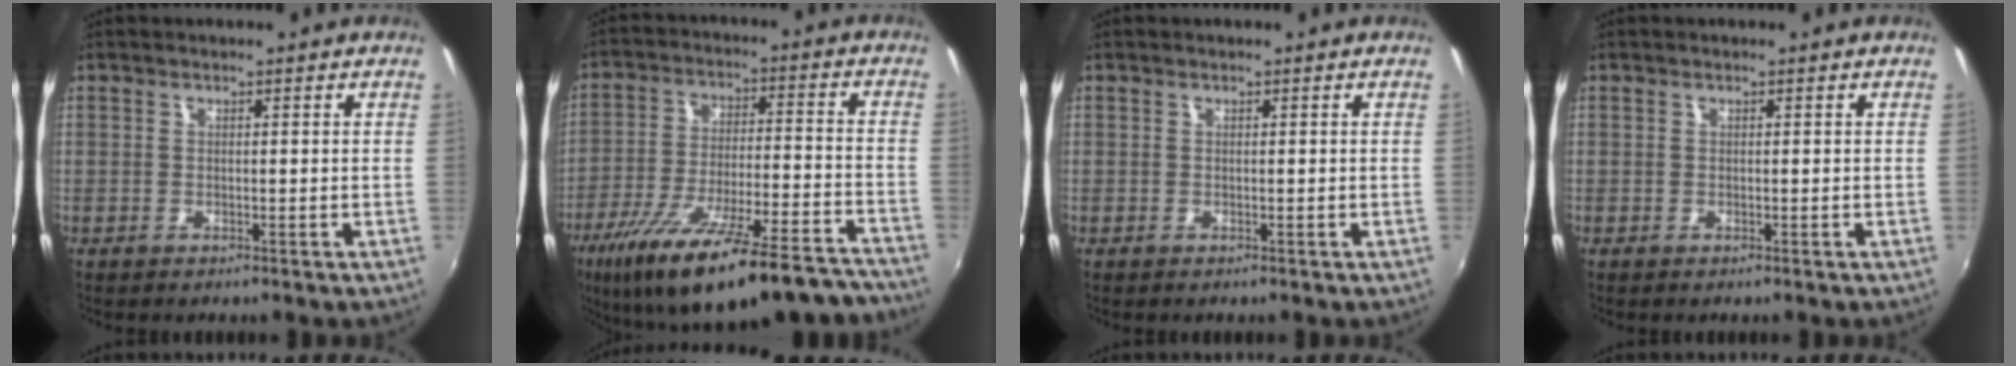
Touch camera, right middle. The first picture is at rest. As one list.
[{"total": 27.5, "force": [-21.9, 6.4, 15.2], "torque": [-0.260, -0.042, -0.316]}, {"total": 0.0}, {"total": 0.0}]